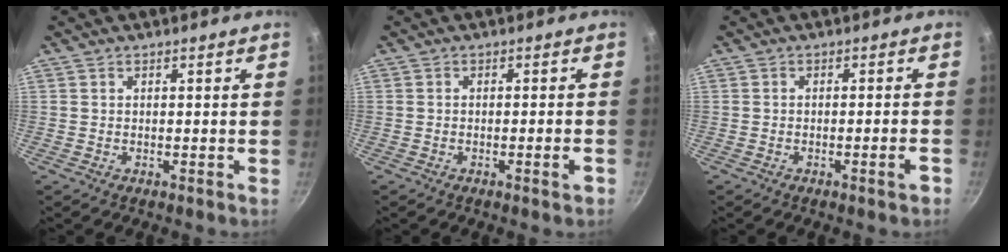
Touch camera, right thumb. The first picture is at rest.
{"total": 2.1, "force": [-1.0, 0.2, 1.9], "torque": [-0.027, 0.009, -0.014]}
{"total": 2.6, "force": [-1.4, 0.2, 2.1], "torque": [-0.029, 0.014, -0.017]}